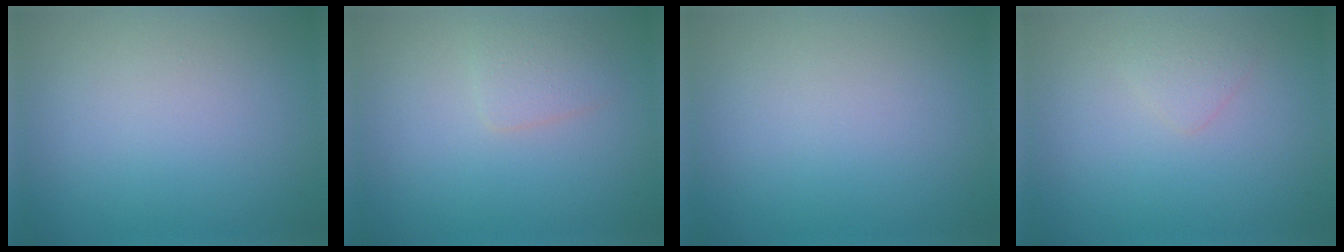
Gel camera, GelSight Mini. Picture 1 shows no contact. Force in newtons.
{"total": 1.5, "press": 1.5, "slide": 0.1}
{"total": 0.0}
{"total": 1.1, "press": 1.1, "slide": 0.1}